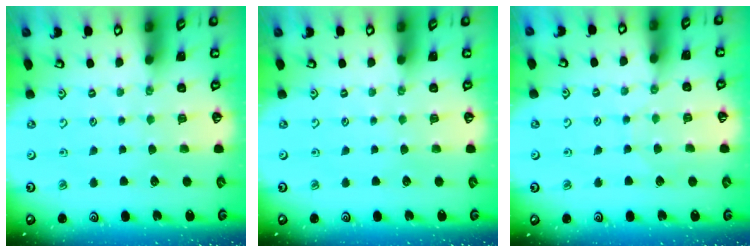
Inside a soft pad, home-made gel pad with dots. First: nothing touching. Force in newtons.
{"total": 0.0}
{"total": 3.3, "press": 3.2, "slide": 0.4}